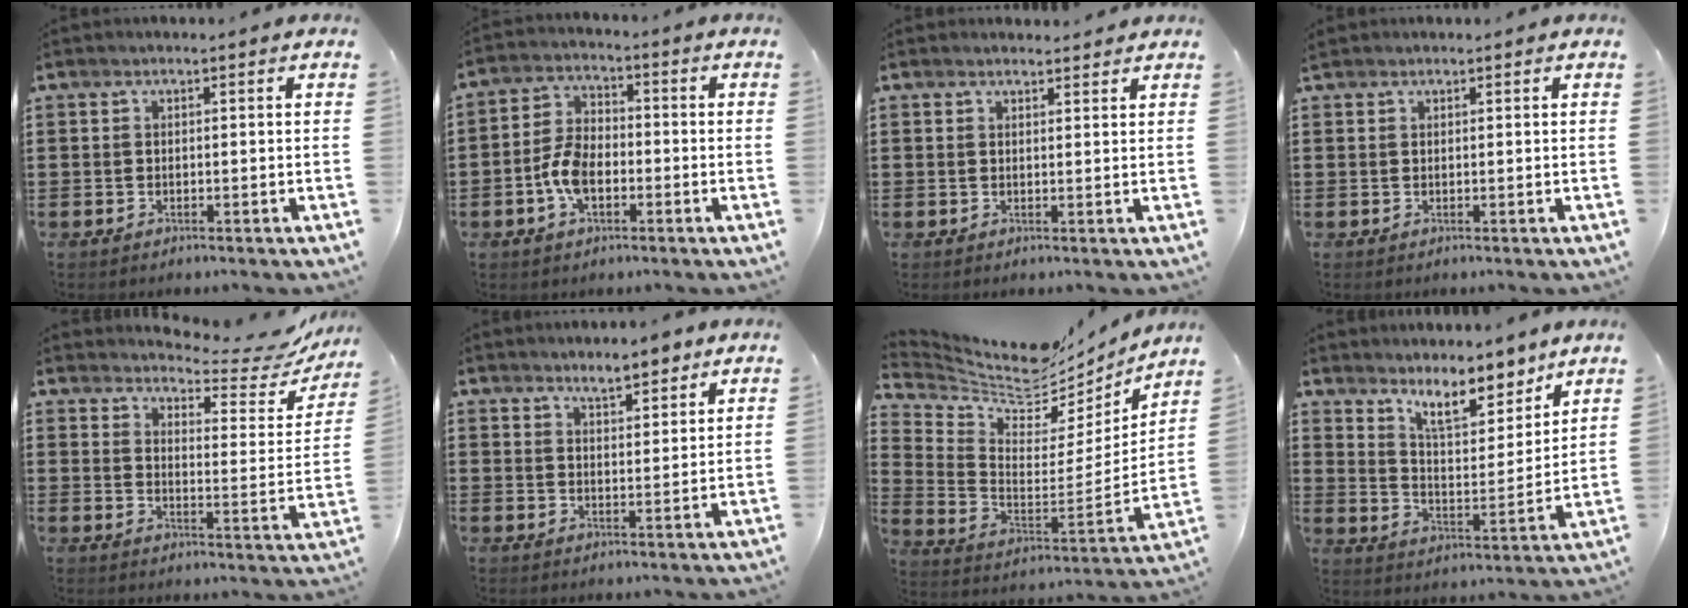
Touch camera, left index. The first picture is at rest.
{"total": 6.5, "force": [-2.0, 3.8, 4.9], "torque": [-0.118, 0.001, -0.043]}
{"total": 1.7, "force": [1.6, 0.4, 0.0], "torque": [-0.004, 0.004, 0.032]}
{"total": 0.7, "force": [0.7, 0.2, 0.1], "torque": [-0.003, 0.001, 0.014]}
{"total": 5.4, "force": [5.2, 0.7, 1.4], "torque": [-0.032, -0.047, 0.083]}
{"total": 4.4, "force": [4.0, 1.0, 1.6], "torque": [-0.031, -0.010, 0.072]}
{"total": 6.0, "force": [5.5, 2.2, 1.1], "torque": [-0.063, -0.052, 0.093]}
{"total": 9.0, "force": [7.4, 2.1, 4.6], "torque": [-0.089, -0.038, 0.130]}